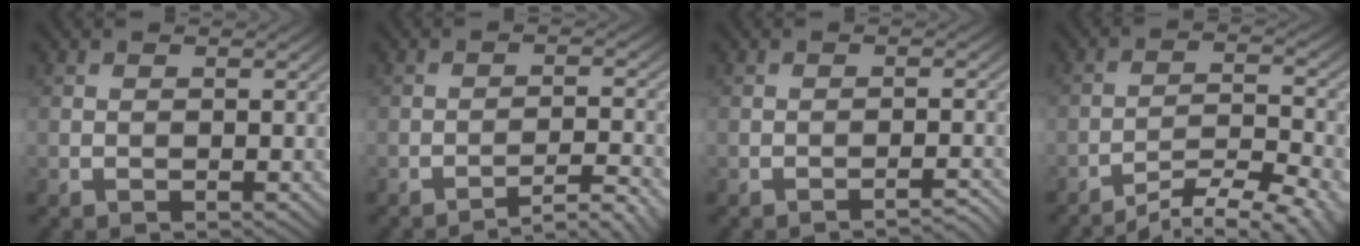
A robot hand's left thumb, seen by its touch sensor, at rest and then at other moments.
{"total": 3.2, "force": [-2.9, -0.7, 1.1], "torque": [-0.014, 0.013, -0.044]}
{"total": 2.0, "force": [-1.9, -0.7, 0.1], "torque": [0.001, 0.009, -0.027]}
{"total": 7.3, "force": [-6.4, 0.5, 3.3], "torque": [-0.056, 0.005, -0.102]}